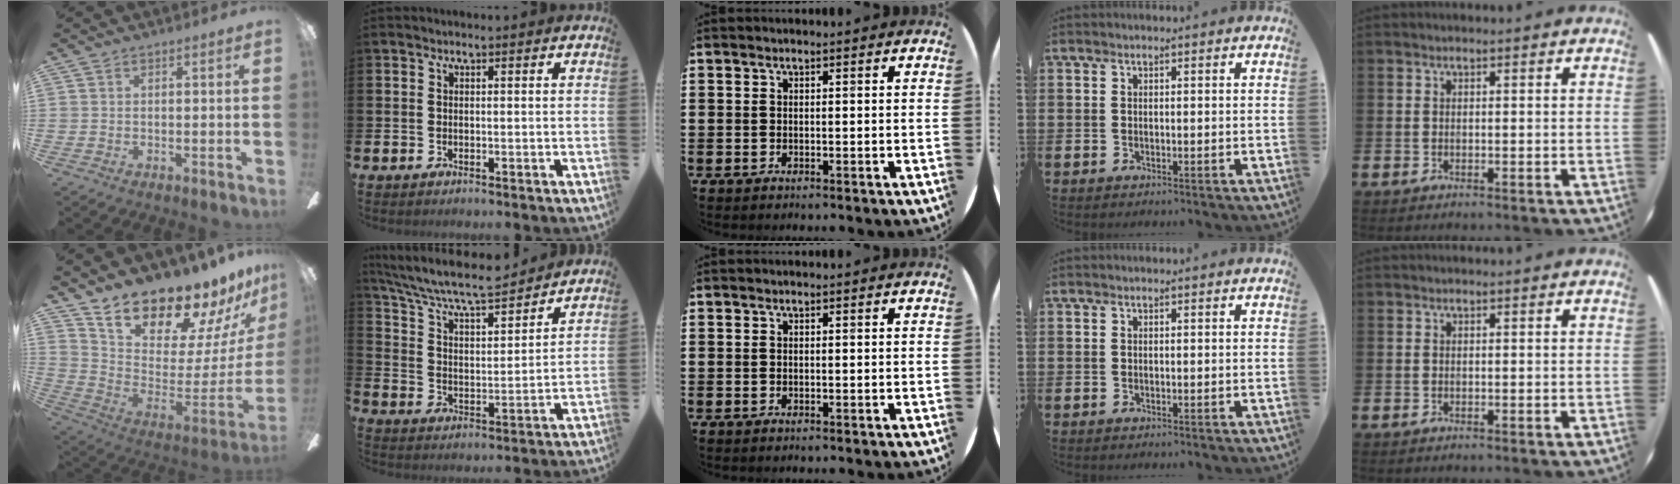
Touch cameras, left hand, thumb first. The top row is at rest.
{"thumb": {"total": 18.1, "force": [16.3, 4.8, 6.2], "torque": [-0.102, -0.148, 0.287]}, "index": {"total": 7.9, "force": [7.4, 1.3, 2.6], "torque": [-0.087, -0.050, 0.126]}}